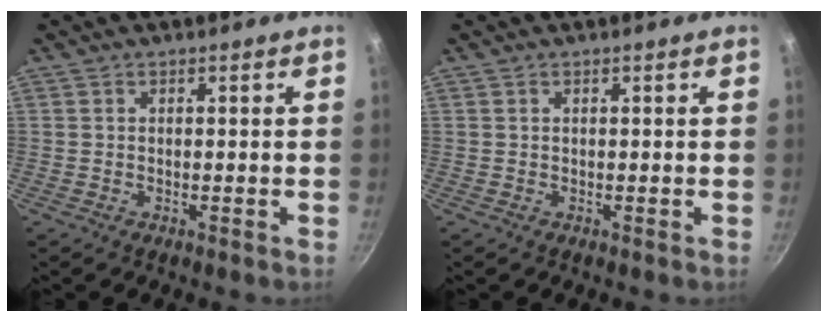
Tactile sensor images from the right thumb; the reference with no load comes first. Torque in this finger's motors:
{"motor_torque": [0.00, 0.00, 0.00, 0.00, 0.00]}